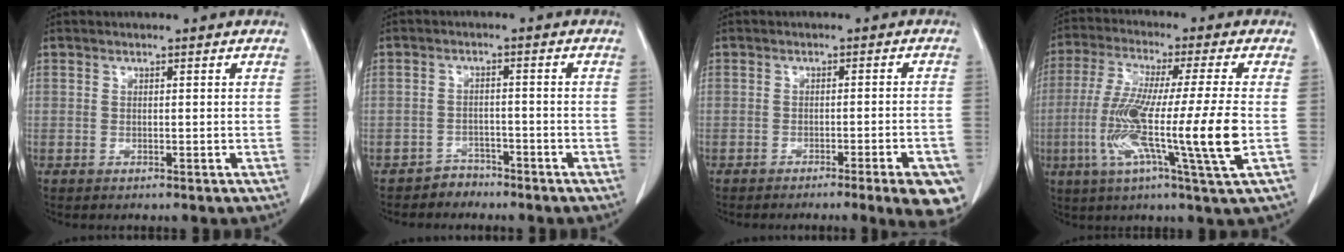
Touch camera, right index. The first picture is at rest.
{"total": 2.7, "force": [-2.3, 1.3, -0.5], "torque": [0.005, 0.005, -0.037]}
{"total": 9.5, "force": [-6.3, 1.1, 7.0], "torque": [-0.053, 0.002, -0.083]}
{"total": 15.8, "force": [-3.3, -1.2, 15.4], "torque": [-0.295, -0.027, -0.070]}